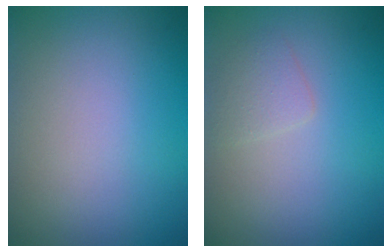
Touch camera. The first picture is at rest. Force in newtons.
{"total": 1.4, "press": 1.4, "slide": 0.1}